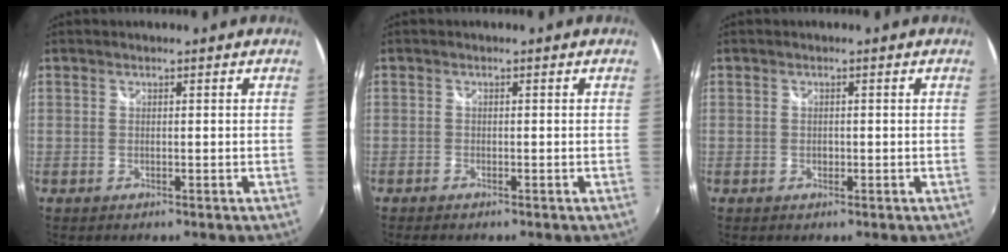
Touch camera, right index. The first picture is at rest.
{"total": 1.1, "force": [-0.9, 0.4, 0.4], "torque": [-0.011, -0.003, -0.018]}
{"total": 0.9, "force": [-0.2, 0.8, 0.5], "torque": [-0.007, 0.000, -0.004]}